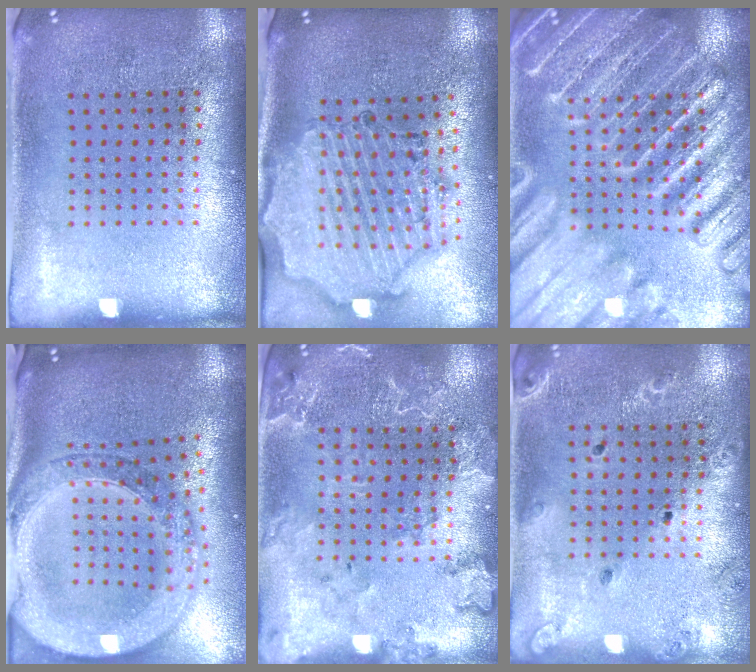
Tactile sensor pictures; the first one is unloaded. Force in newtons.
{"total": 2.4, "press": 2.3, "slide": 0.7}
{"total": 6.2, "press": 6.2, "slide": 0.8}
{"total": 3.5, "press": 2.8, "slide": 2.1}
{"total": 2.3, "press": 2.2, "slide": 0.4}
{"total": 1.5, "press": 1.5, "slide": 0.1}